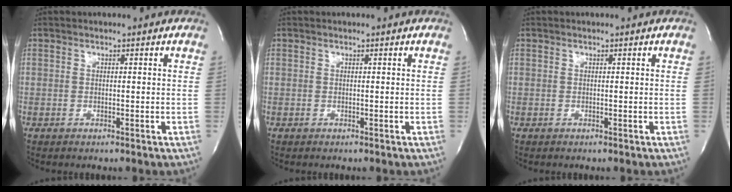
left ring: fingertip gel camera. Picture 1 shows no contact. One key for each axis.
{"total": 0.0}
{"total": 0.0}